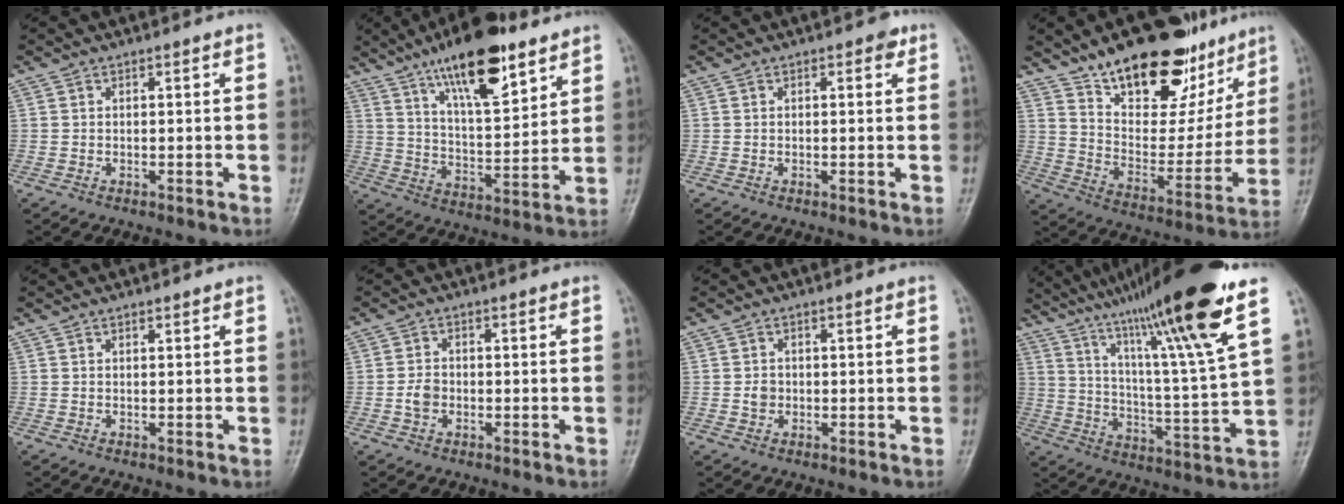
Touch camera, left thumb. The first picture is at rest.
{"total": 18.1, "force": [11.4, 6.0, 12.8], "torque": [-0.179, -0.054, 0.195]}
{"total": 1.6, "force": [0.8, 0.9, 1.1], "torque": [-0.004, 0.000, 0.007]}
{"total": 24.3, "force": [16.7, 11.4, 13.4], "torque": [-0.154, -0.084, 0.269]}
{"total": 0.6, "force": [0.5, 0.2, 0.2], "torque": [-0.005, -0.003, 0.008]}
{"total": 2.7, "force": [-0.6, 2.1, 1.7], "torque": [-0.028, 0.007, -0.015]}
{"total": 1.9, "force": [-0.1, 1.6, 0.9], "torque": [-0.006, 0.004, -0.002]}
{"total": 24.0, "force": [15.4, 0.9, 18.4], "torque": [-0.286, -0.051, 0.256]}